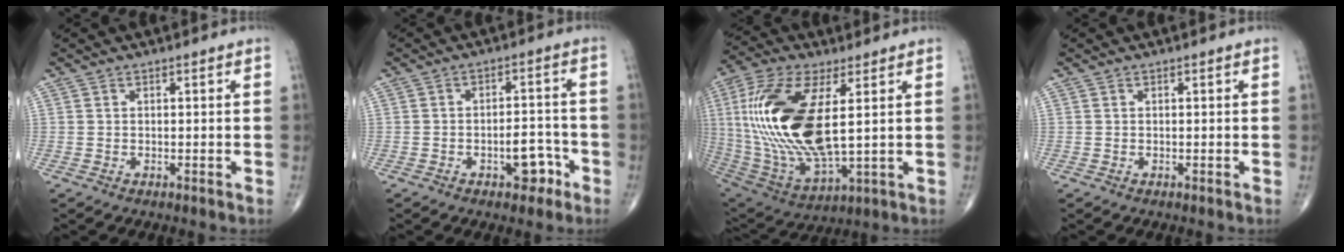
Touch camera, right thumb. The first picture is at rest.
{"total": 6.0, "force": [-2.9, 3.2, 4.1], "torque": [-0.036, 0.030, -0.040]}
{"total": 23.7, "force": [3.5, 9.9, 21.2], "torque": [-0.457, -0.024, 0.071]}
{"total": 0.0}